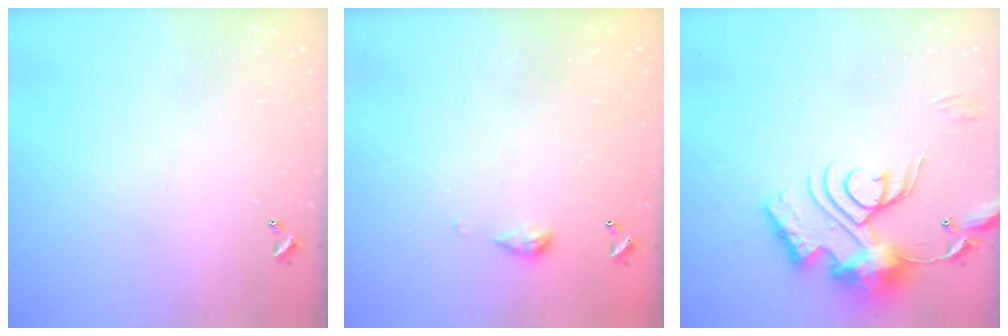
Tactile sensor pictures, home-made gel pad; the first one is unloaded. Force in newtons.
{"total": 4.0, "press": 4.0, "slide": 0.6}
{"total": 18.0, "press": 18.0, "slide": 1.7}